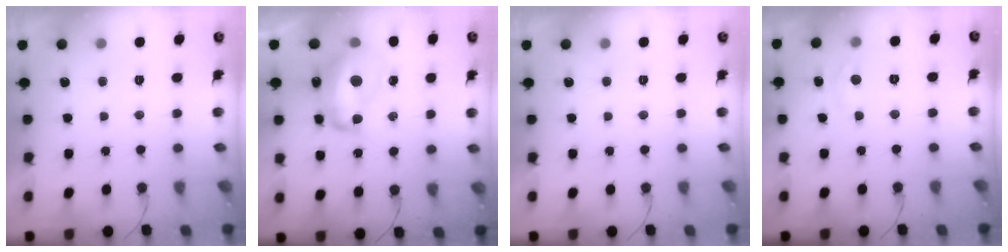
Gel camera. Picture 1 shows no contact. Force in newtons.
{"total": 14.0, "press": 14.0, "slide": 1.0}
{"total": 0.0}
{"total": 2.8, "press": 2.8, "slide": 0.4}